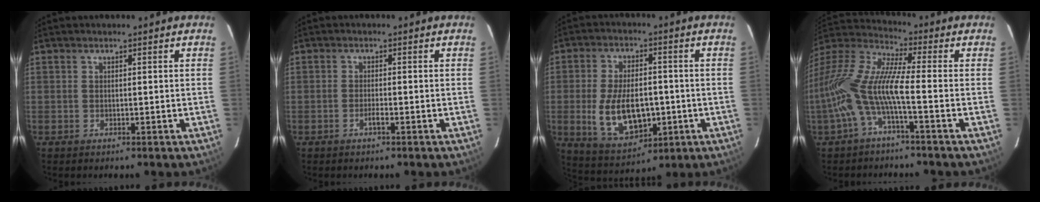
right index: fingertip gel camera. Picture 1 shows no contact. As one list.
[{"total": 1.5, "force": [-0.9, 0.2, 1.2], "torque": [-0.026, 0.001, -0.018]}, {"total": 13.9, "force": [-2.4, 7.5, 11.5], "torque": [-0.232, -0.010, -0.023]}, {"total": 13.8, "force": [-3.6, 2.2, 13.2], "torque": [-0.260, -0.003, -0.076]}]